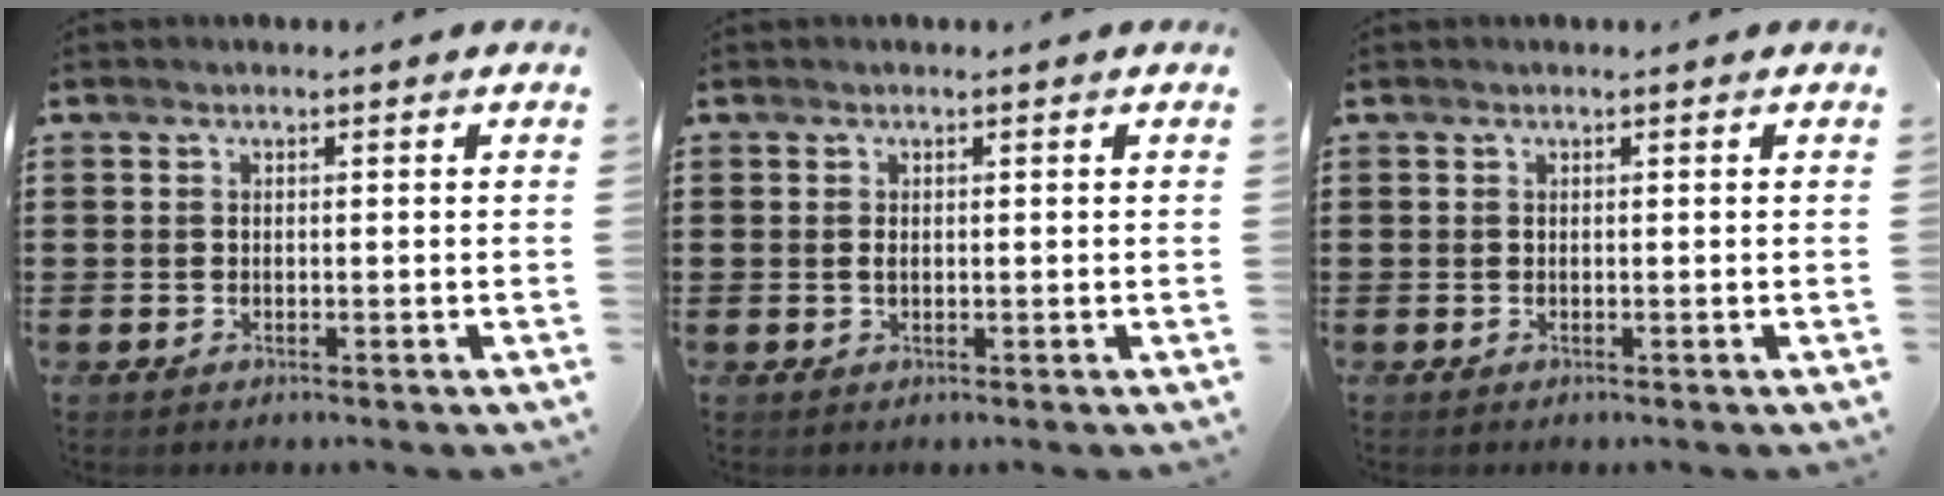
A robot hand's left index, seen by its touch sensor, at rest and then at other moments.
{"total": 0.9, "force": [0.1, 0.4, 0.8], "torque": [-0.018, 0.001, 0.002]}
{"total": 0.0}